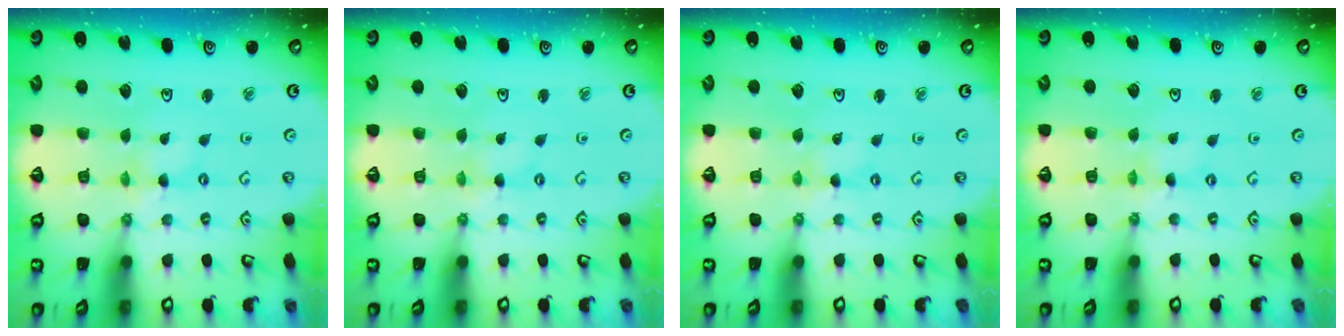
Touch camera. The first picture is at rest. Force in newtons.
{"total": 0.0}
{"total": 0.0}
{"total": 0.0}